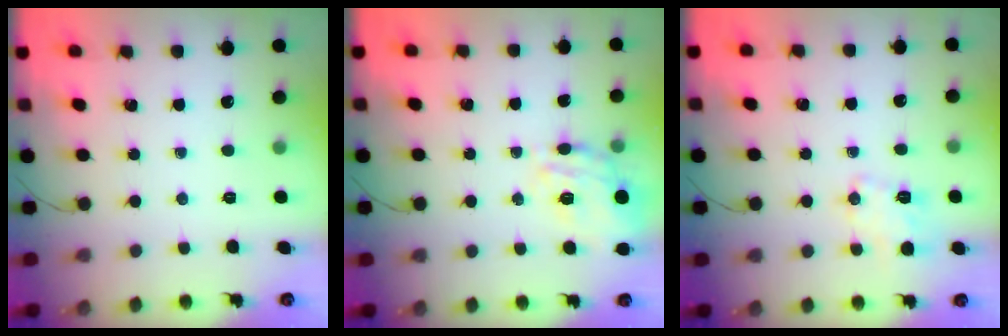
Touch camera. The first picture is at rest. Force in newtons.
{"total": 15.5, "press": 15.4, "slide": 1.4}
{"total": 5.8, "press": 5.7, "slide": 0.9}